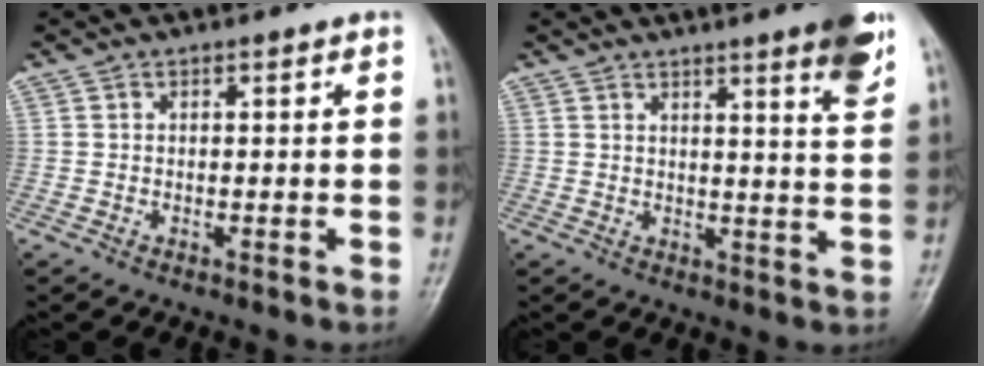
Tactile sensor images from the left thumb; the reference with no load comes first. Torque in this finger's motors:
{"motor_torque": [1.27, 0.76, 0.67, -0.85, 0.01]}